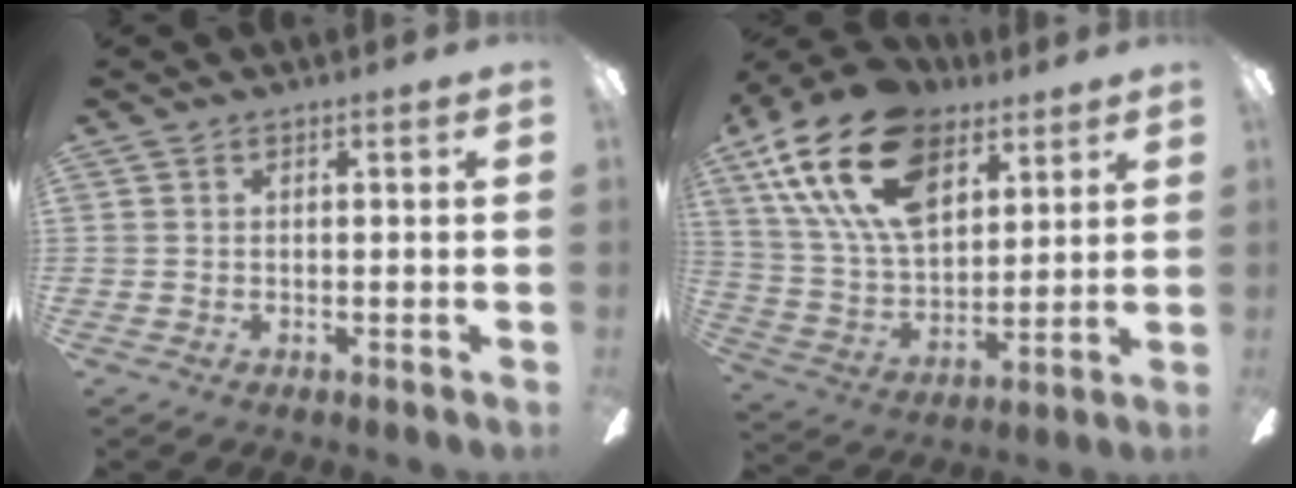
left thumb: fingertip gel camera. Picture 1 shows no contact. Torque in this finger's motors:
{"motor_torque": [0.49, 0.60, 1.97, -0.80, 0.69]}